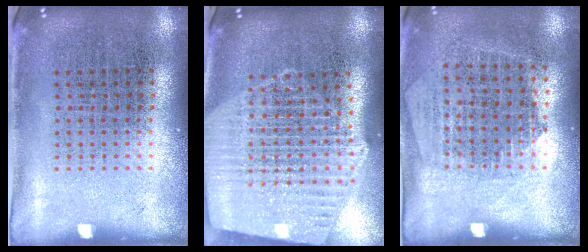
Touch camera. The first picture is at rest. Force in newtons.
{"total": 2.4, "press": 2.2, "slide": 1.1}
{"total": 1.2, "press": 1.1, "slide": 0.6}